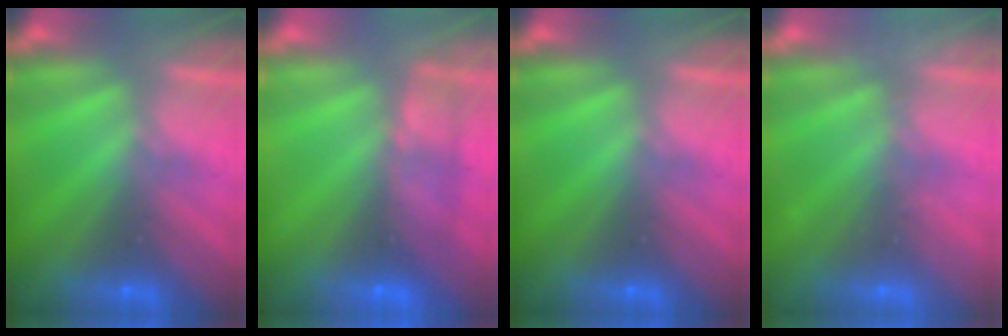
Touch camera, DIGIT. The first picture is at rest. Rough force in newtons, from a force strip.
{"total": 2.4}
{"total": 0.0}
{"total": 2.1}